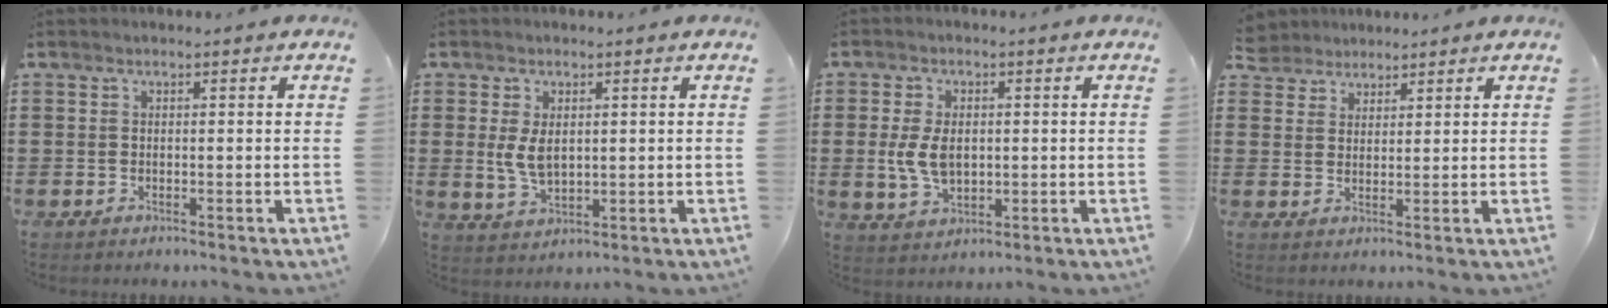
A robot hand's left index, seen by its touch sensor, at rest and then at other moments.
{"total": 4.8, "force": [0.8, 2.7, 3.8], "torque": [-0.094, 0.000, 0.010]}
{"total": 6.3, "force": [0.2, 3.9, 4.9], "torque": [-0.117, 0.004, -0.002]}
{"total": 3.2, "force": [2.8, 1.4, -0.5], "torque": [-0.006, 0.002, 0.053]}